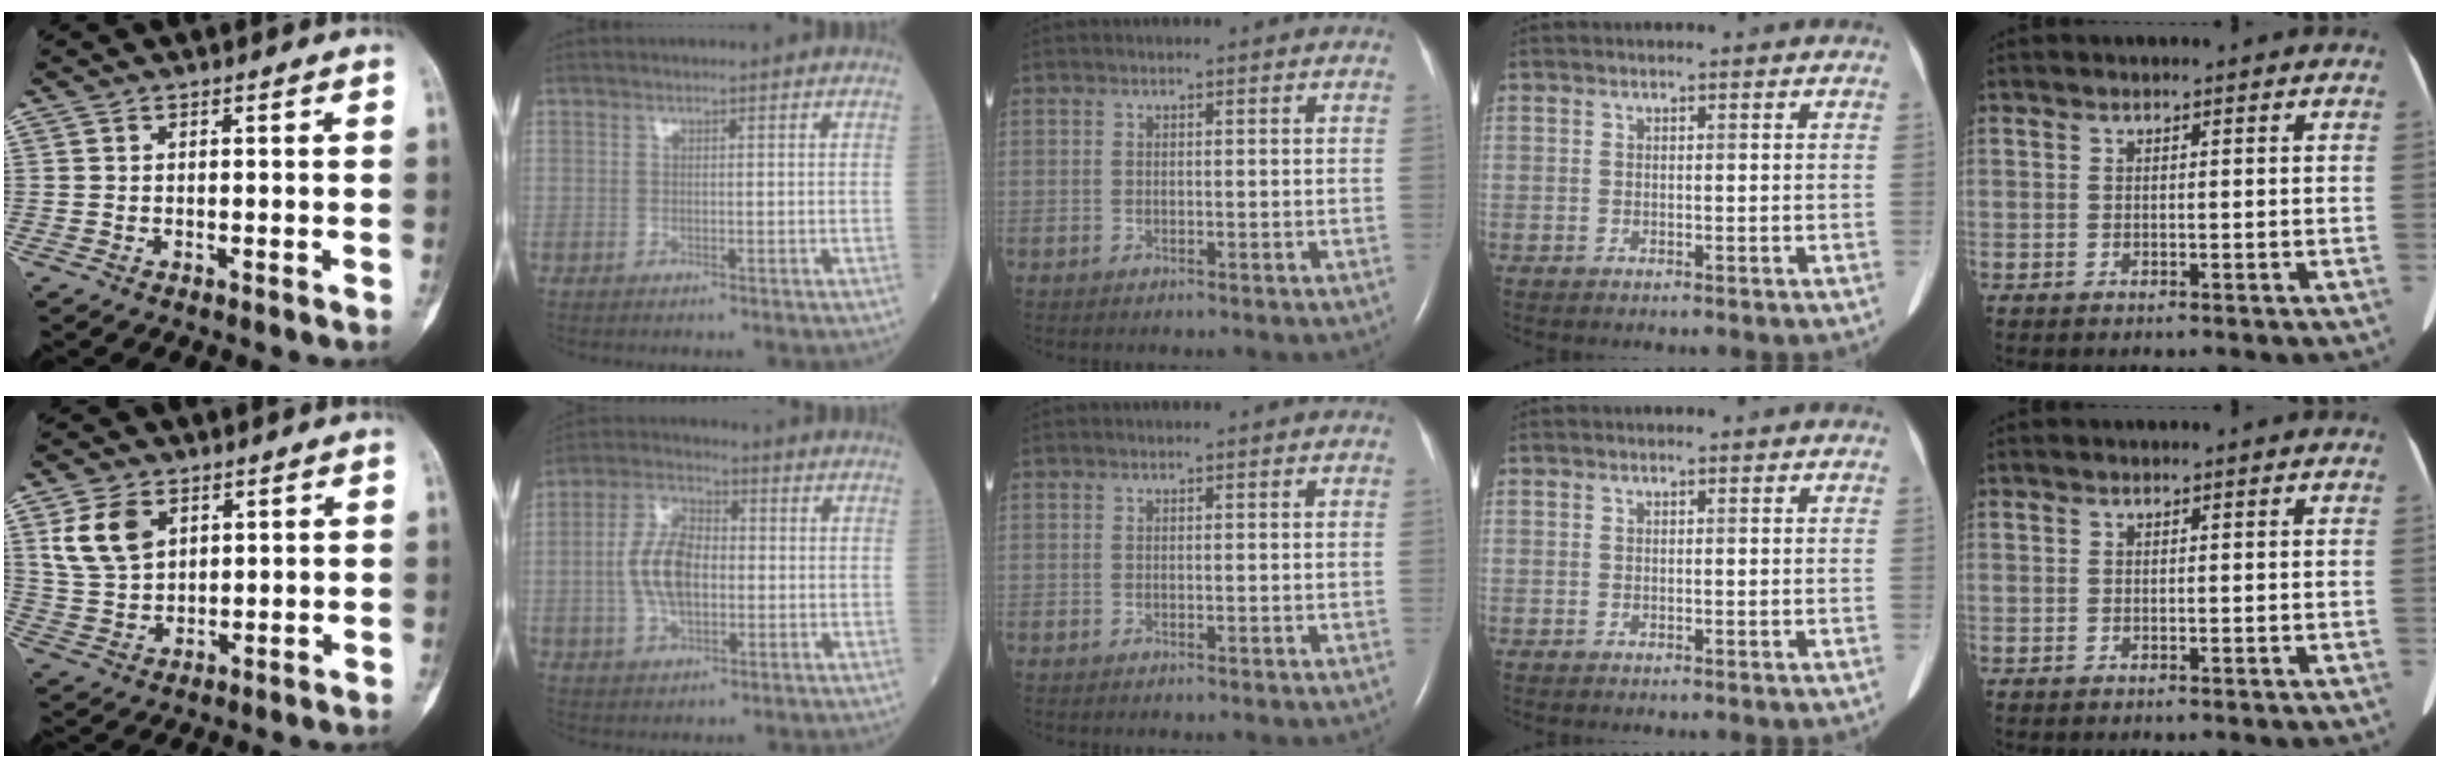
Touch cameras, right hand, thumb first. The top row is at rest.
{"thumb": {"total": 8.8, "force": [3.8, 5.9, 5.4], "torque": [-0.091, -0.011, 0.083]}, "index": {"total": 8.6, "force": [-0.5, 4.5, 7.3], "torque": [-0.154, 0.014, -0.011]}}